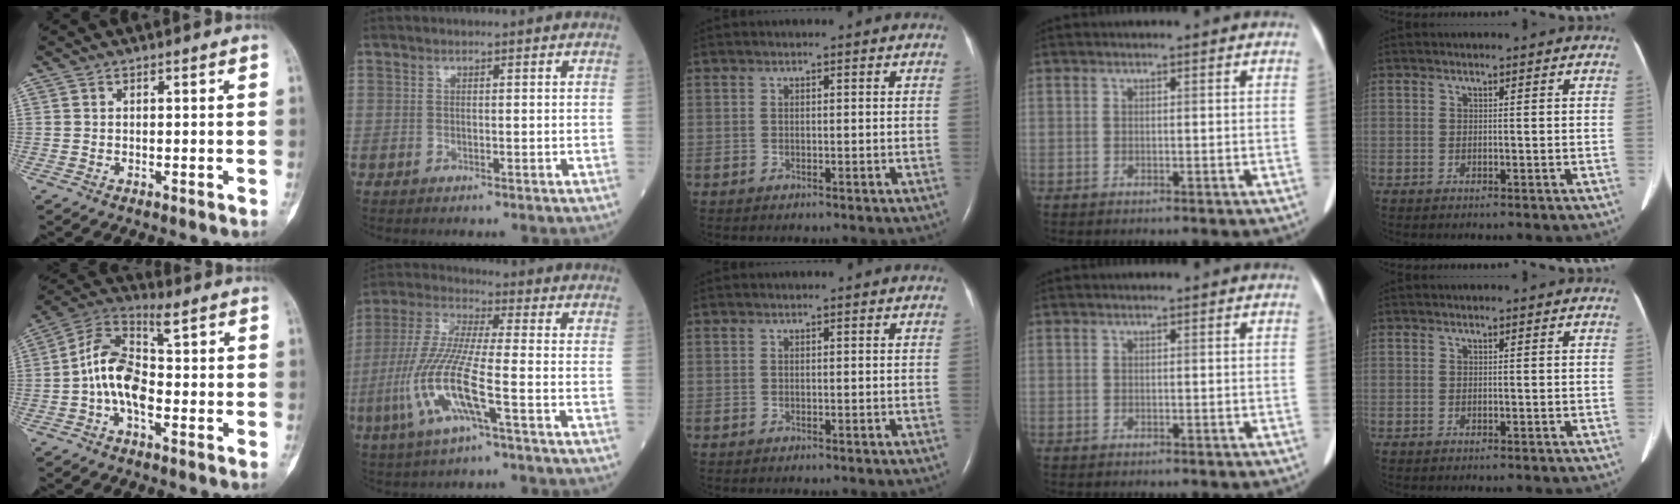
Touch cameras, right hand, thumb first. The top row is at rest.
{"thumb": {"total": 10.1, "force": [-0.1, 5.4, 8.6], "torque": [-0.173, 0.033, -0.008]}, "index": {"total": 12.4, "force": [-4.2, 1.0, 11.7], "torque": [-0.257, -0.009, -0.086]}}